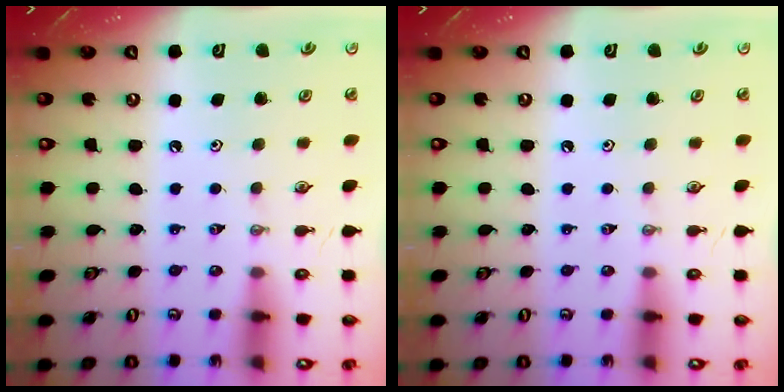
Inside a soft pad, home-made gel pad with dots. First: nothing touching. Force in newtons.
{"total": 0.0}